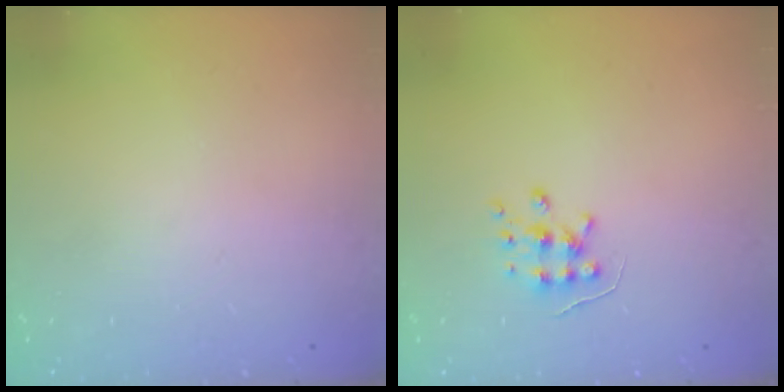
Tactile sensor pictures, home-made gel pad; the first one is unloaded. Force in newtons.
{"total": 6.2, "press": 6.1, "slide": 0.4}